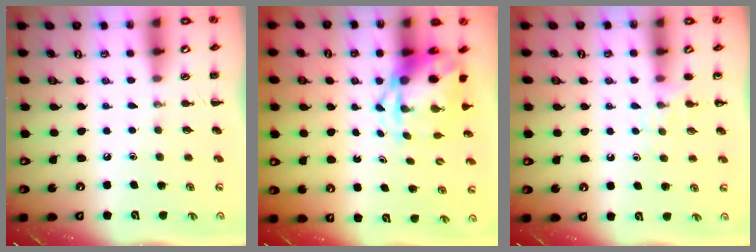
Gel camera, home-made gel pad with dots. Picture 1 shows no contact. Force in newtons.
{"total": 7.1, "press": 7.0, "slide": 1.1}
{"total": 5.1, "press": 4.8, "slide": 1.7}